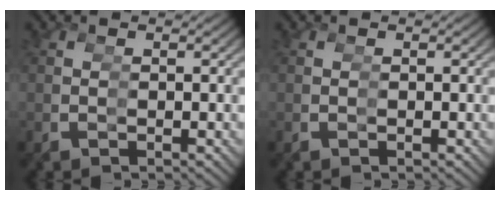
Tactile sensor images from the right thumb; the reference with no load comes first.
{"total": 0.0}